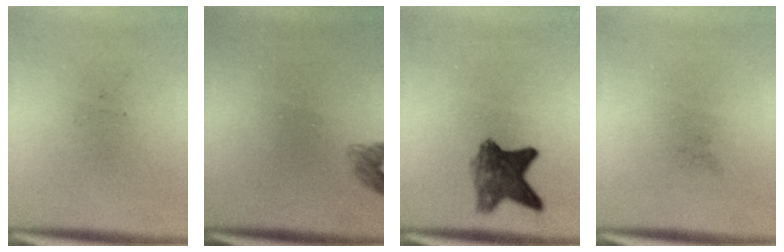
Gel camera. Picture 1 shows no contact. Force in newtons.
{"total": 1.4}
{"total": 6.1}
{"total": 0.0}